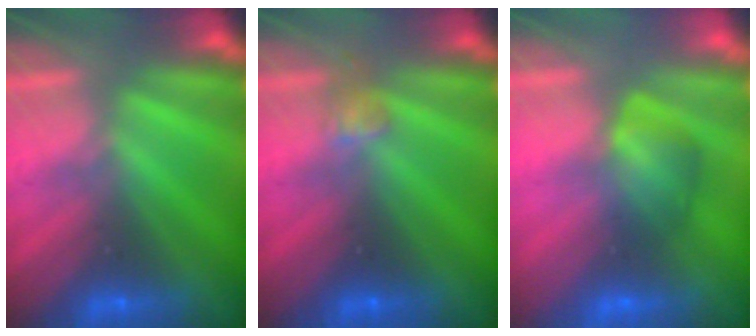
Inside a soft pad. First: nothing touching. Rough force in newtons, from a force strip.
{"total": 3.0}
{"total": 3.0}